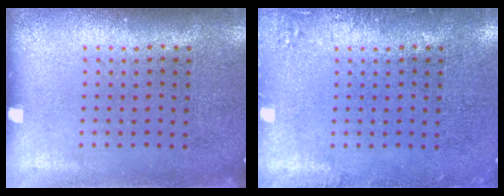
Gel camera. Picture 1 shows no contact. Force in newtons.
{"total": 1.3, "press": 1.2, "slide": 0.3}